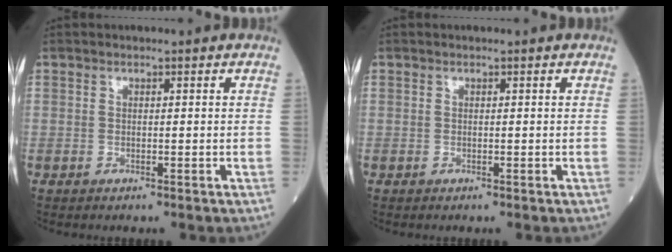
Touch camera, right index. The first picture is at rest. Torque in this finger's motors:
{"motor_torque": [0.00, 0.00, 0.00, 0.00]}